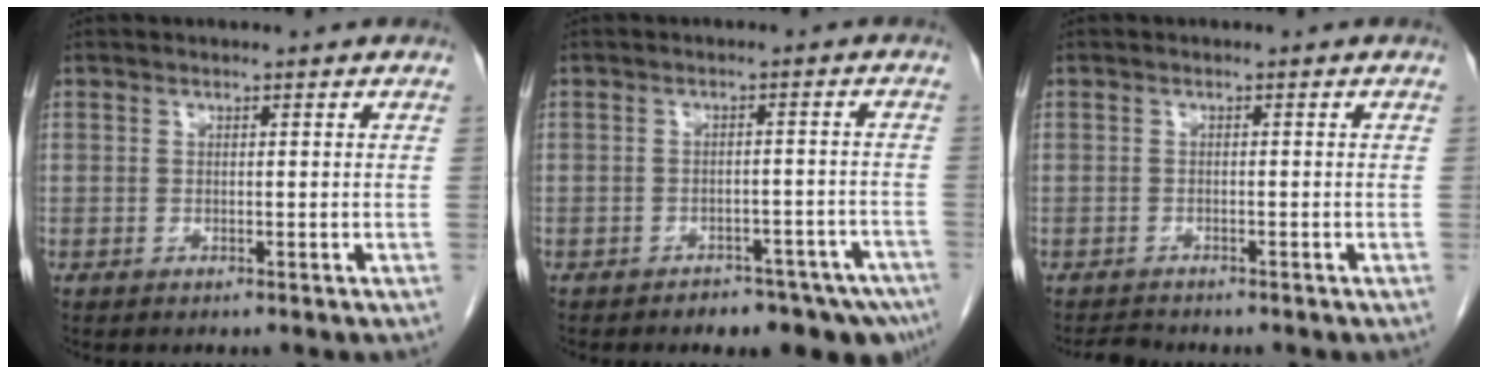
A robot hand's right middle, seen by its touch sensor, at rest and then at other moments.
{"total": 10.7, "force": [-8.6, 4.9, 4.2], "torque": [-0.031, 0.013, -0.100]}
{"total": 1.5, "force": [-1.5, 0.2, 0.1], "torque": [-0.009, -0.008, -0.021]}